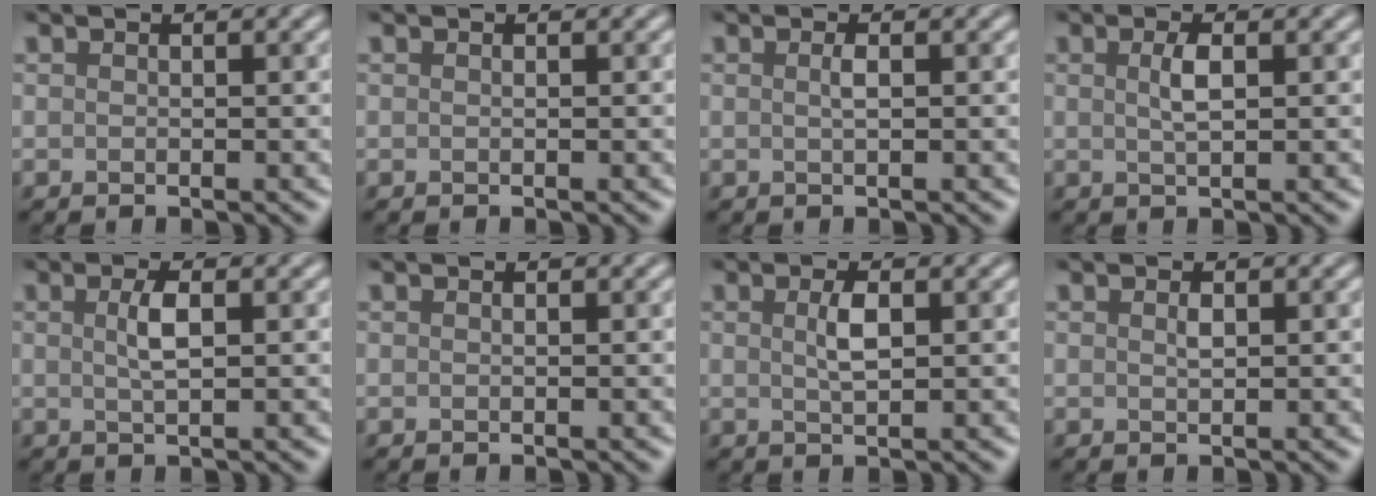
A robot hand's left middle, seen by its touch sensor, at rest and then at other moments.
{"total": 0.0}
{"total": 0.9, "force": [0.2, 0.2, 0.9], "torque": [-0.018, 0.004, 0.002]}
{"total": 1.8, "force": [0.5, 0.5, 1.7], "torque": [-0.033, 0.002, 0.009]}
{"total": 2.1, "force": [0.5, 0.5, 2.0], "torque": [-0.039, 0.003, 0.009]}
{"total": 0.0}
{"total": 2.1, "force": [0.5, 0.6, 1.9], "torque": [-0.039, 0.001, 0.010]}
{"total": 0.7, "force": [0.3, 0.3, 0.6], "torque": [-0.013, 0.001, 0.006]}